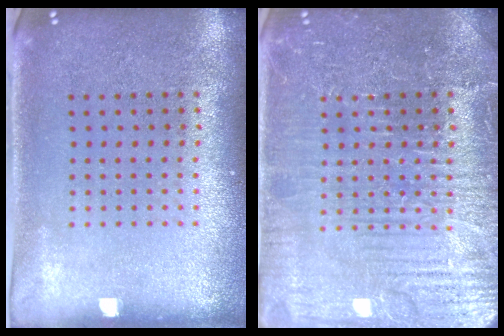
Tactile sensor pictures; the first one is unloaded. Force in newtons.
{"total": 4.7, "press": 4.7, "slide": 0.8}